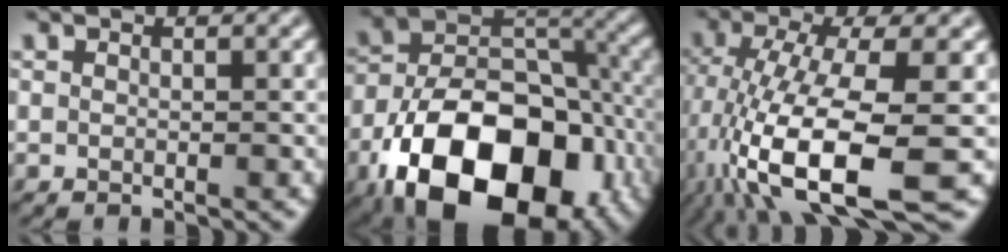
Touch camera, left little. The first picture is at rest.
{"total": 16.5, "force": [-8.0, 9.9, 10.5], "torque": [-0.180, -0.025, -0.129]}
{"total": 12.5, "force": [-5.1, 3.5, 10.8], "torque": [-0.224, -0.018, -0.090]}